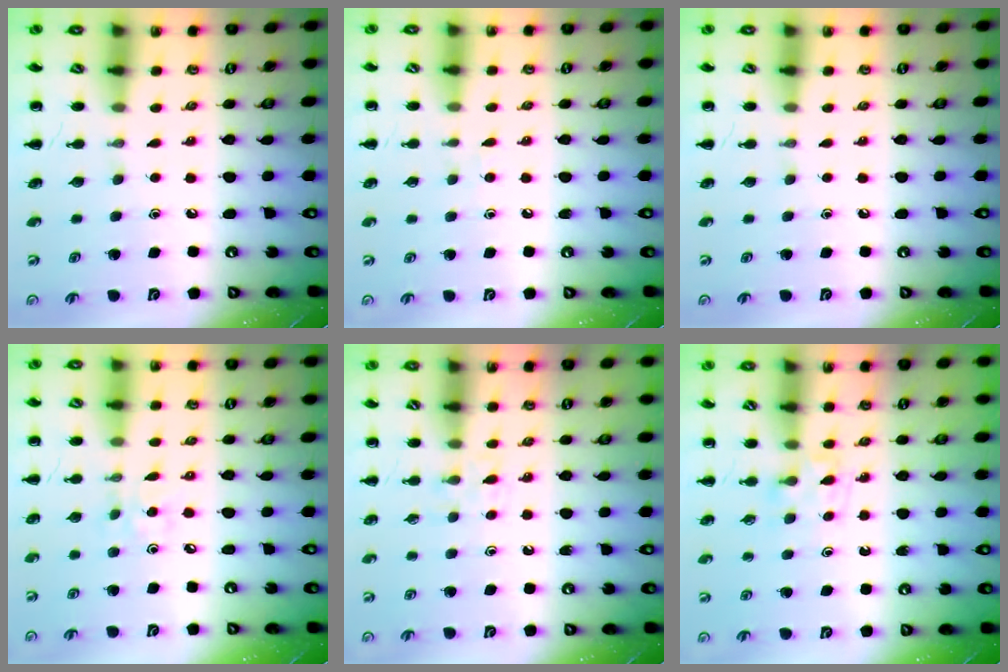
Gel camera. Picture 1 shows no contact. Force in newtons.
{"total": 2.9, "press": 2.8, "slide": 1.0}
{"total": 0.0}
{"total": 2.2, "press": 2.1, "slide": 0.6}
{"total": 2.2, "press": 2.0, "slide": 1.0}
{"total": 4.8, "press": 4.6, "slide": 1.4}